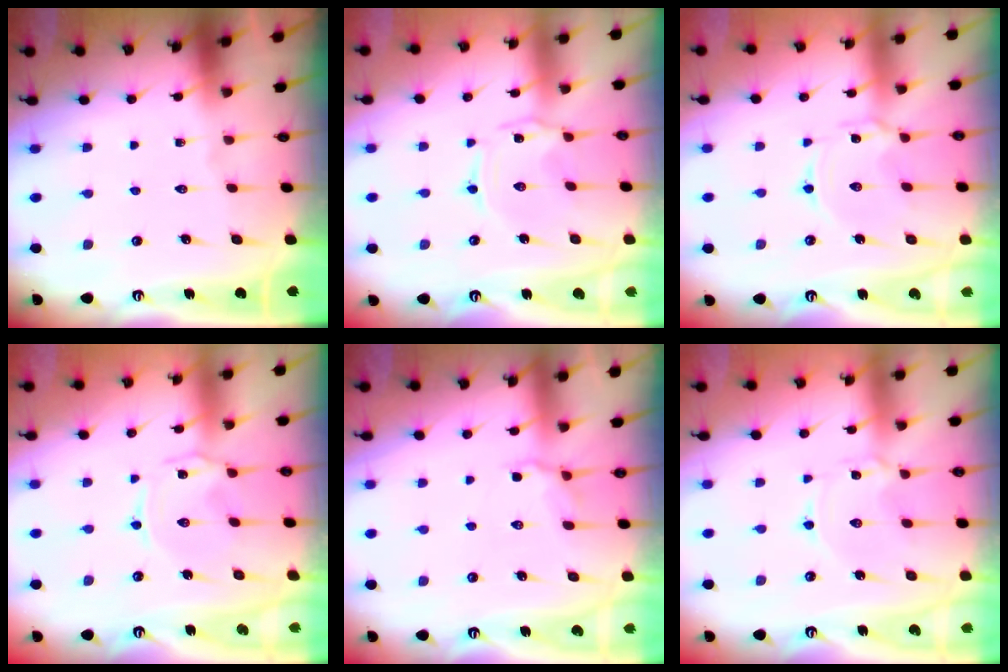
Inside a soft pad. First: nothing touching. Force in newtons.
{"total": 1.0, "press": 1.0, "slide": 0.2}
{"total": 2.4, "press": 2.4, "slide": 0.3}
{"total": 1.2, "press": 1.1, "slide": 0.4}
{"total": 3.8, "press": 3.4, "slide": 1.8}
{"total": 1.3, "press": 1.3, "slide": 0.1}